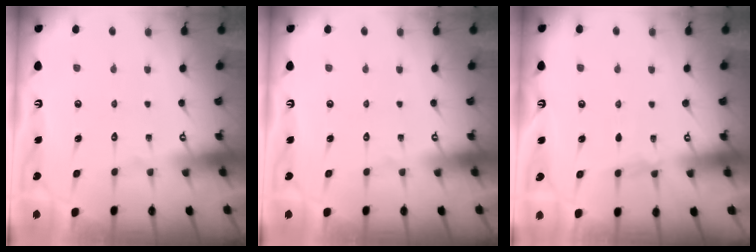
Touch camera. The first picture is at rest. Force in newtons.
{"total": 0.0}
{"total": 3.2, "press": 3.2, "slide": 0.5}